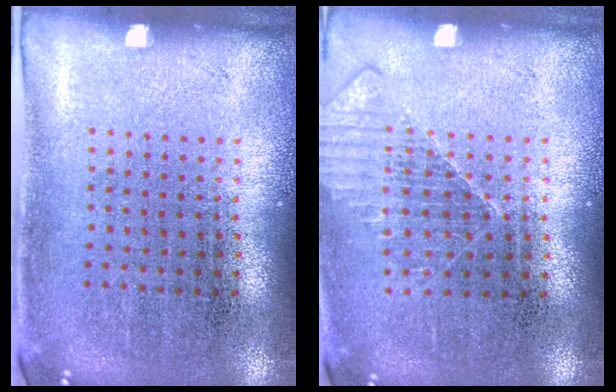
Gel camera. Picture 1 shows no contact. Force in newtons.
{"total": 1.2, "press": 1.2, "slide": 0.1}